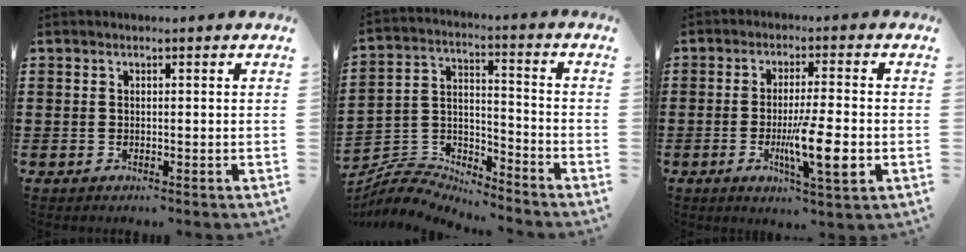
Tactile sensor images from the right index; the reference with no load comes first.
{"total": 6.3, "force": [-6.0, 1.6, 0.7], "torque": [-0.036, 0.002, -0.127]}
{"total": 9.5, "force": [-2.3, 1.6, 9.0], "torque": [-0.165, -0.013, -0.038]}